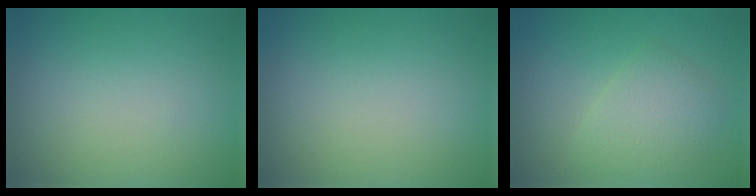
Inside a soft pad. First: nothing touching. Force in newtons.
{"total": 0.0}
{"total": 2.9, "press": 2.9, "slide": 0.0}